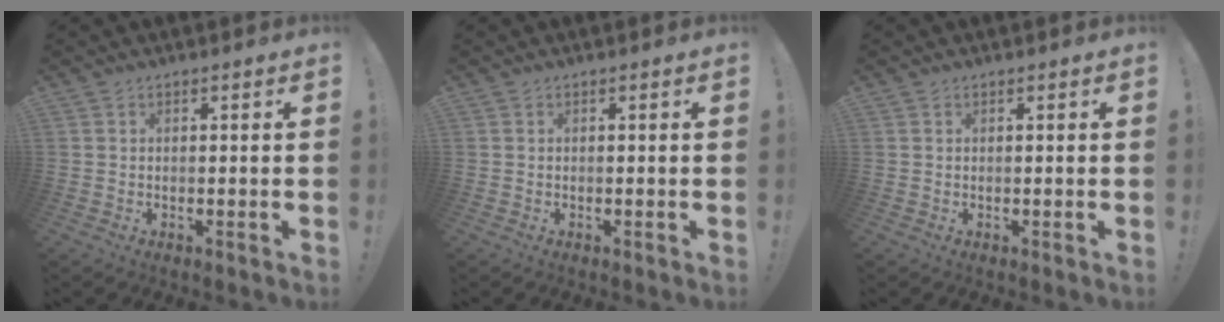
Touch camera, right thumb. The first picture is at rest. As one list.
[{"total": 0.0}, {"total": 0.0}]